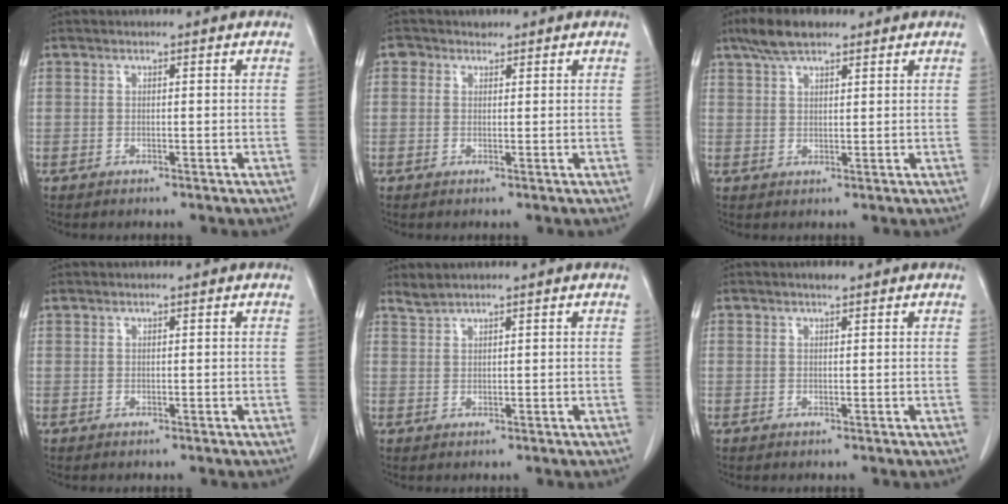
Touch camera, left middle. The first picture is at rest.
{"total": 1.7, "force": [1.0, 1.3, 0.1], "torque": [0.003, 0.006, 0.011]}
{"total": 5.8, "force": [4.2, 2.0, 3.3], "torque": [-0.070, 0.018, 0.079]}
{"total": 0.0}
{"total": 1.5, "force": [1.4, -0.2, 0.2], "torque": [-0.005, 0.005, 0.034]}
{"total": 0.9, "force": [0.8, 0.1, 0.5], "torque": [-0.013, 0.000, 0.014]}